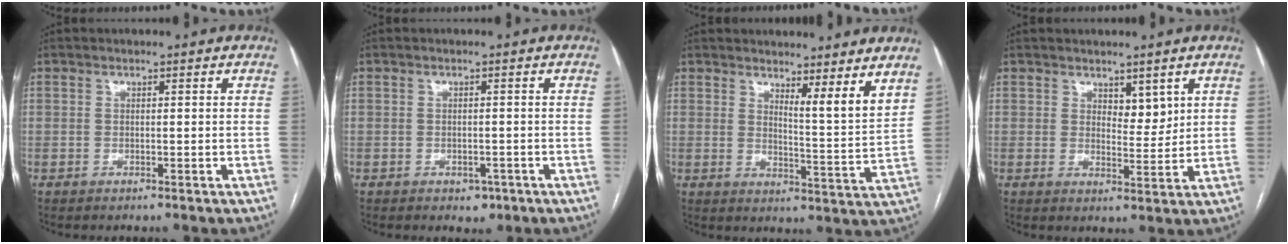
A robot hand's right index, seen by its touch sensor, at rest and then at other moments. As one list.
[{"total": 2.1, "force": [-1.2, 1.5, 0.9], "torque": [-0.006, 0.004, -0.007]}, {"total": 6.3, "force": [5.3, 0.0, 3.4], "torque": [-0.054, -0.037, 0.069]}, {"total": 4.4, "force": [2.4, 2.2, 2.9], "torque": [-0.041, -0.005, 0.045]}]